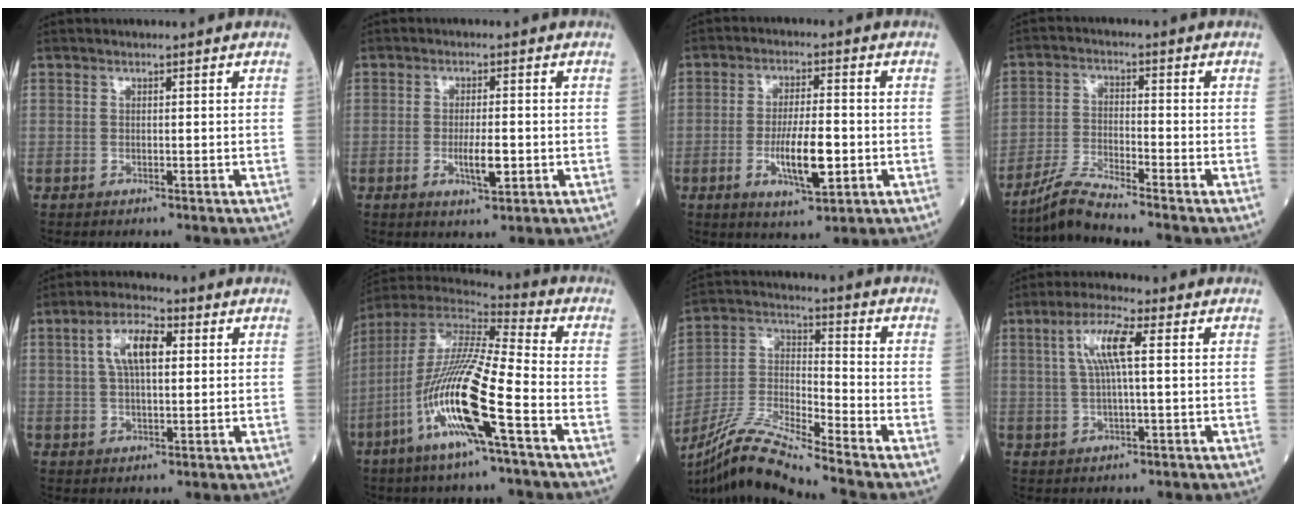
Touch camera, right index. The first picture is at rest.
{"total": 4.2, "force": [-1.0, 0.9, 4.0], "torque": [-0.074, -0.003, -0.012]}
{"total": 8.4, "force": [-2.1, 1.8, 7.9], "torque": [-0.143, -0.008, -0.032]}
{"total": 5.6, "force": [-5.2, -1.1, 1.8], "torque": [-0.045, -0.023, -0.102]}
{"total": 7.4, "force": [2.0, 2.7, 6.6], "torque": [-0.129, 0.017, 0.035]}
{"total": 18.0, "force": [-6.8, 0.9, 16.7], "torque": [-0.352, -0.021, -0.137]}
{"total": 12.7, "force": [-11.2, -1.3, 5.7], "torque": [-0.121, -0.007, -0.214]}
{"total": 6.6, "force": [1.5, 0.7, 6.4], "torque": [-0.130, 0.011, 0.030]}